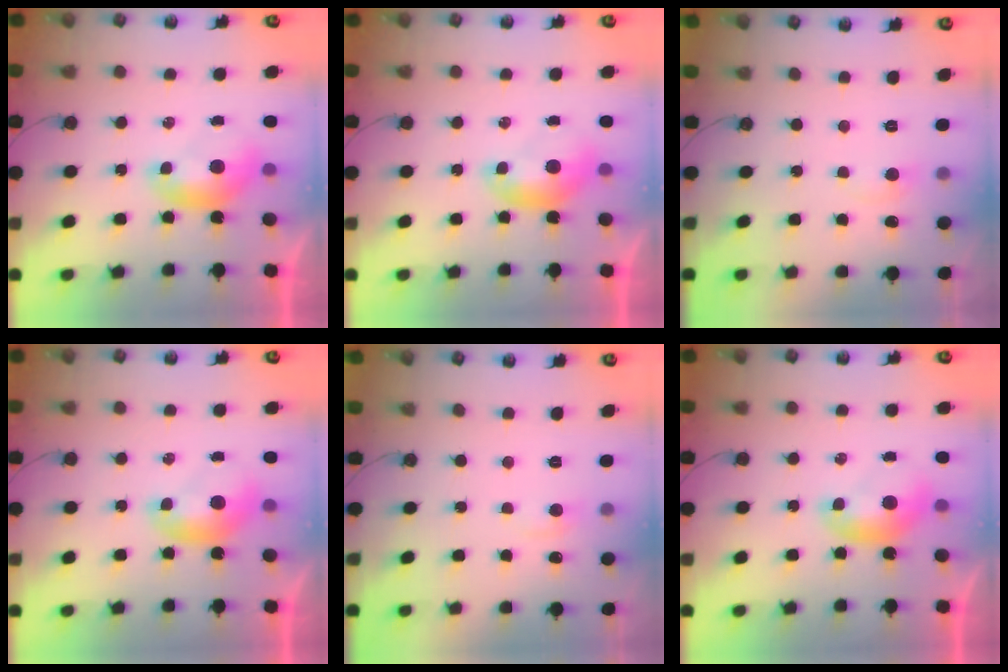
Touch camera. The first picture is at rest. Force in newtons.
{"total": 0.0}
{"total": 1.0, "press": 0.7, "slide": 0.8}
{"total": 0.0}
{"total": 1.1, "press": 0.8, "slide": 0.7}
{"total": 0.0}